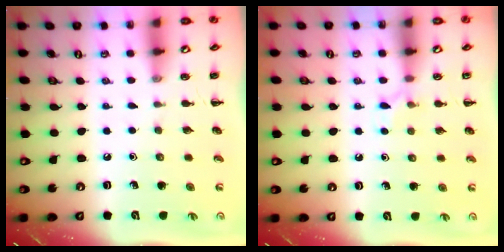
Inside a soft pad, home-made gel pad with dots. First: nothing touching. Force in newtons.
{"total": 6.5, "press": 6.2, "slide": 1.9}